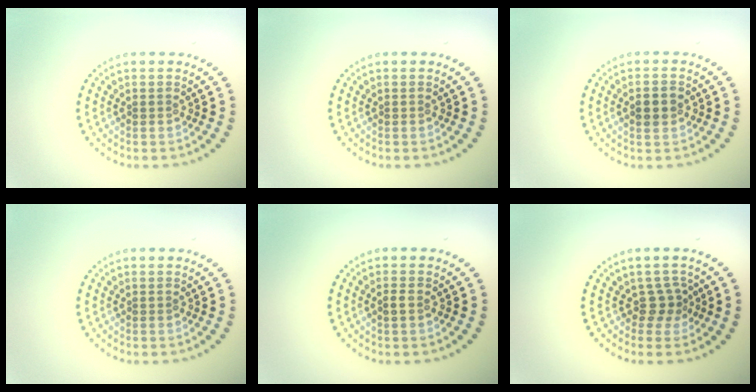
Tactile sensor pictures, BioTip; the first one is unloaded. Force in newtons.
{"total": 0.0}
{"total": 1.9, "press": 1.9, "slide": 0.2}
{"total": 0.0}
{"total": 0.7, "press": 0.7, "slide": 0.1}
{"total": 1.8, "press": 1.1, "slide": 1.4}